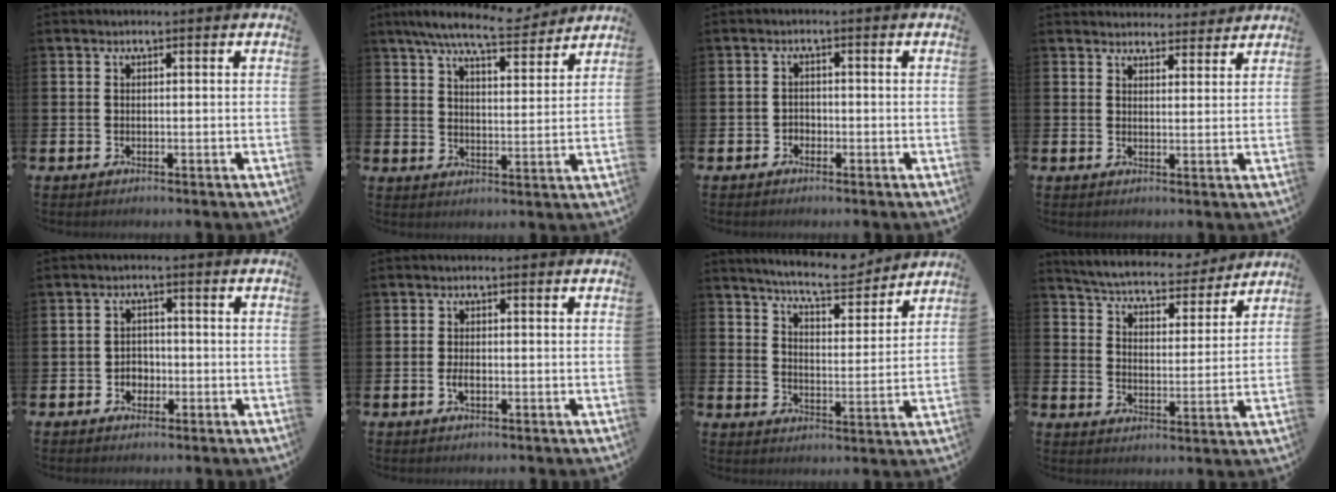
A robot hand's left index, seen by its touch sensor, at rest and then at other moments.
{"total": 8.6, "force": [7.9, 1.1, 3.3], "torque": [-0.074, -0.040, 0.139]}
{"total": 1.5, "force": [-1.0, 1.1, 0.1], "torque": [0.000, 0.001, -0.024]}
{"total": 3.6, "force": [3.5, 0.7, -0.1], "torque": [0.004, -0.021, 0.063]}
{"total": 2.4, "force": [-1.0, 2.0, 0.9], "torque": [-0.015, 0.003, -0.024]}
{"total": 1.8, "force": [-0.5, 0.8, 1.5], "torque": [-0.023, -0.003, -0.011]}
{"total": 7.5, "force": [7.2, 0.7, 1.8], "torque": [-0.046, -0.051, 0.126]}
{"total": 6.1, "force": [6.0, 1.0, 0.9], "torque": [-0.047, -0.044, 0.101]}